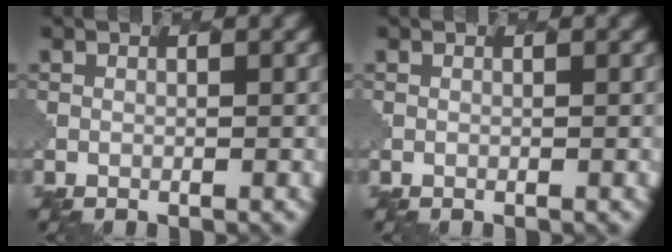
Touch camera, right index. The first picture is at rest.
{"total": 0.0}